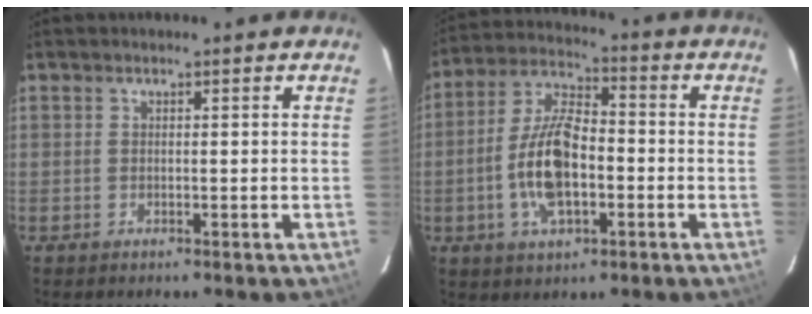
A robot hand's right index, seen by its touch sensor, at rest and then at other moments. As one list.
[{"total": 12.4, "force": [-3.0, 5.5, 10.8], "torque": [-0.225, 0.007, -0.056]}]